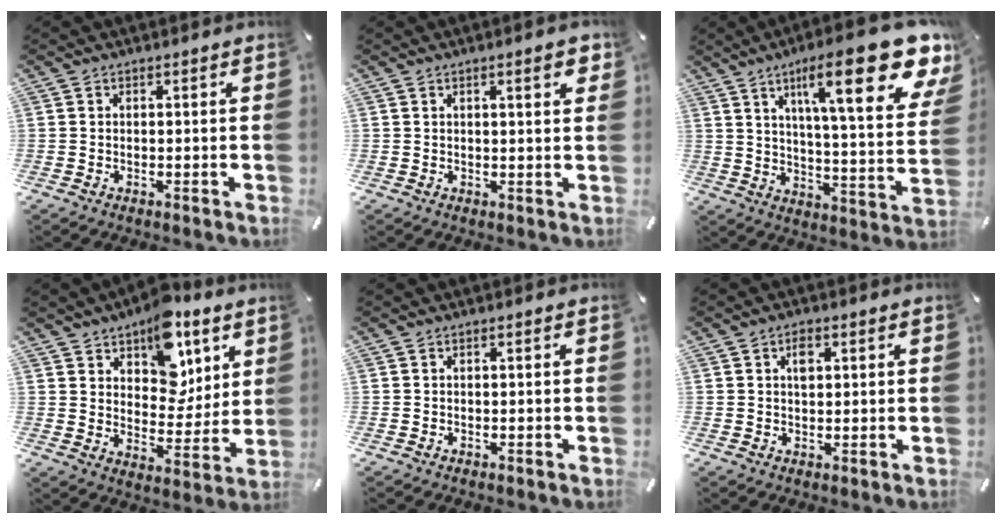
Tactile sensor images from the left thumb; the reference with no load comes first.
{"total": 3.2, "force": [1.8, 1.0, 2.5], "torque": [-0.035, -0.001, 0.027]}
{"total": 24.6, "force": [13.1, 6.4, 19.8], "torque": [-0.294, -0.077, 0.196]}
{"total": 14.2, "force": [8.7, 9.1, 6.6], "torque": [-0.081, -0.061, 0.153]}
{"total": 0.0}
{"total": 2.8, "force": [1.0, 1.6, 2.1], "torque": [-0.029, -0.001, 0.014]}